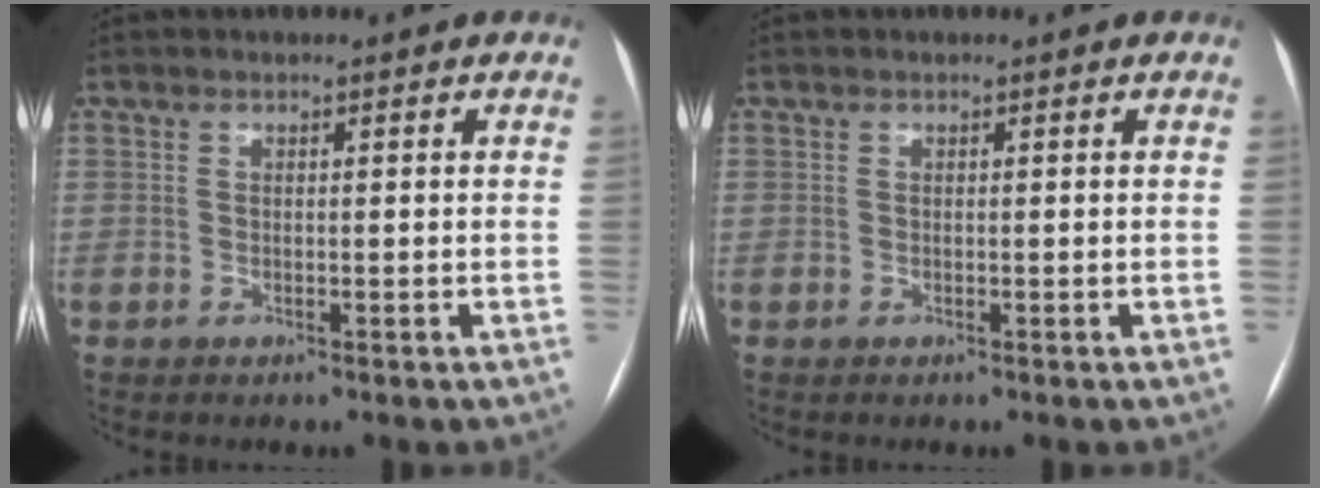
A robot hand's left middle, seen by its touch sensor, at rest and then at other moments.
{"total": 0.0}